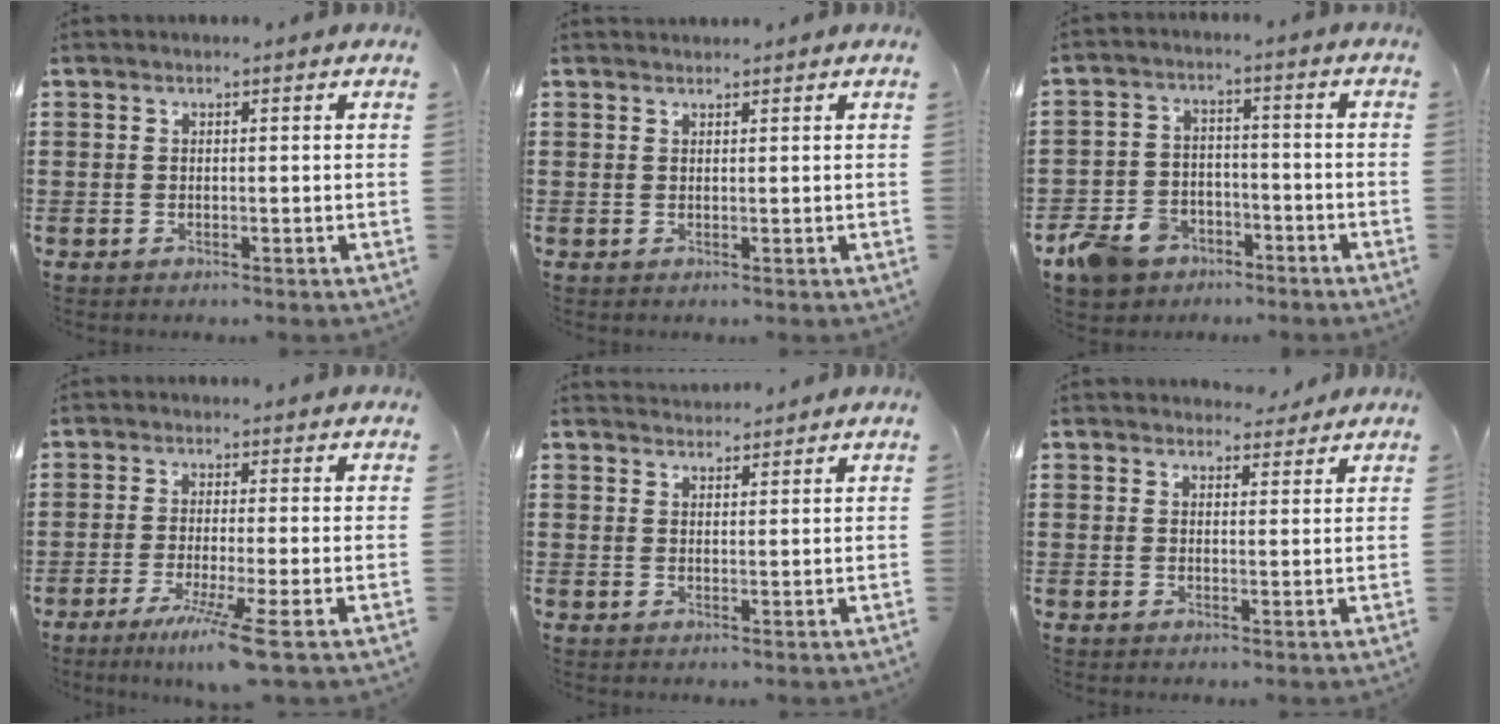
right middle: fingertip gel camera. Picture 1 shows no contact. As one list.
[{"total": 0.8, "force": [0.8, 0.1, -0.1], "torque": [-0.001, -0.003, 0.016]}, {"total": 7.2, "force": [-5.6, 4.1, 1.9], "torque": [-0.073, 0.015, -0.119]}, {"total": 6.4, "force": [-3.5, -0.9, 5.3], "torque": [-0.111, -0.030, -0.065]}, {"total": 2.1, "force": [2.0, 0.2, -0.3], "torque": [0.000, -0.002, 0.040]}, {"total": 2.7, "force": [2.5, 1.0, 0.0], "torque": [0.000, -0.005, 0.046]}]